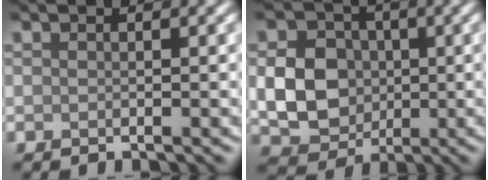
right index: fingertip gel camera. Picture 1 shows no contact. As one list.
[{"total": 6.1, "force": [-0.2, 5.1, 3.4], "torque": [-0.067, -0.001, -0.005]}]